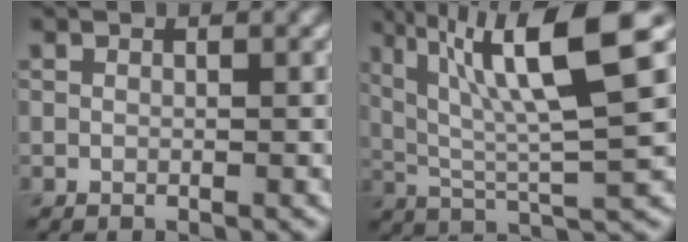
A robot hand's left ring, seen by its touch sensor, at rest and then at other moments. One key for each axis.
{"total": 10.3, "fx": 4.2, "fy": 1.9, "fz": 9.3, "tx": -0.150, "ty": 0.006, "tz": 0.074}